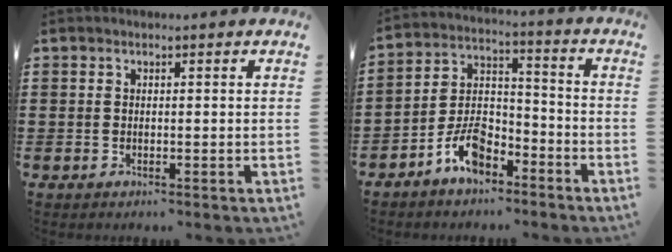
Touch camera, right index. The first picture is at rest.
{"total": 7.5, "force": [-5.3, 3.7, 3.8], "torque": [-0.089, 0.012, -0.103]}